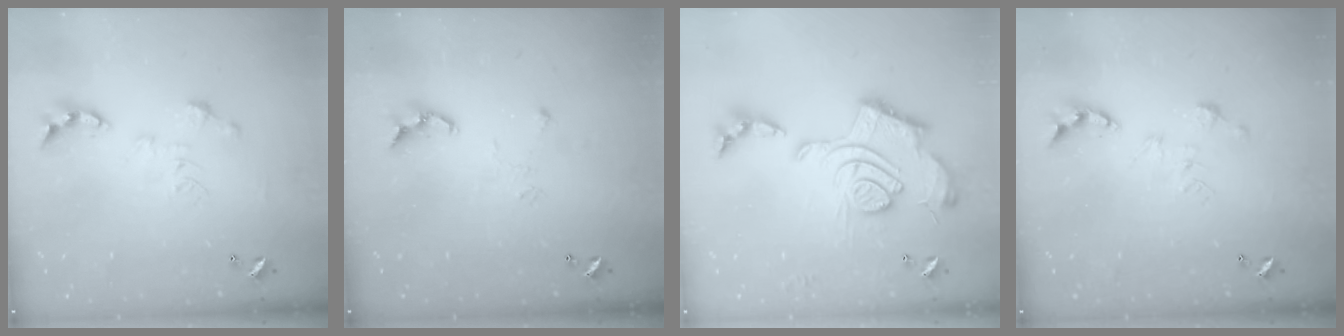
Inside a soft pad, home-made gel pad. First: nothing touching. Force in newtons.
{"total": 7.7, "press": 7.6, "slide": 0.6}
{"total": 2.4, "press": 1.9, "slide": 1.5}
{"total": 0.0}